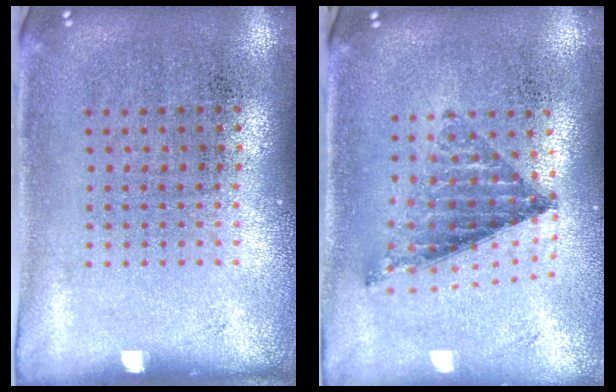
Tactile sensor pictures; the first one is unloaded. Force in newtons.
{"total": 0.9, "press": 0.9, "slide": 0.0}